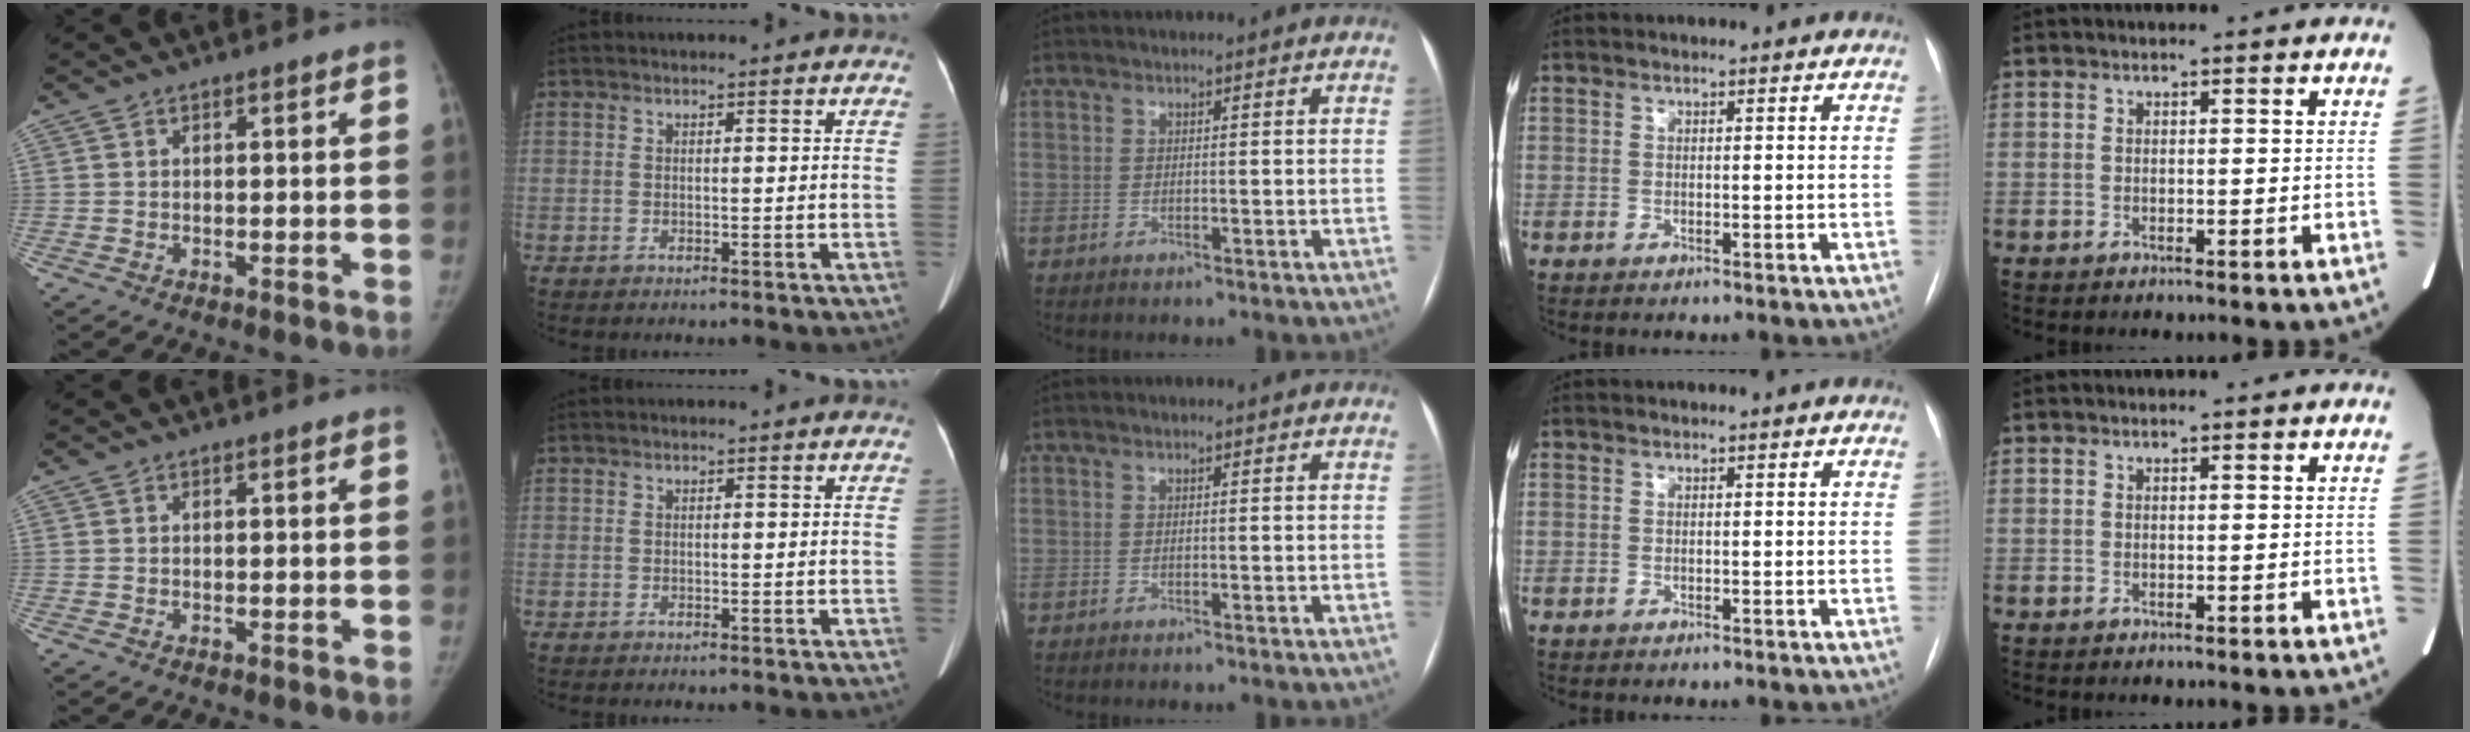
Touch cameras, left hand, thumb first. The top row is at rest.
{}